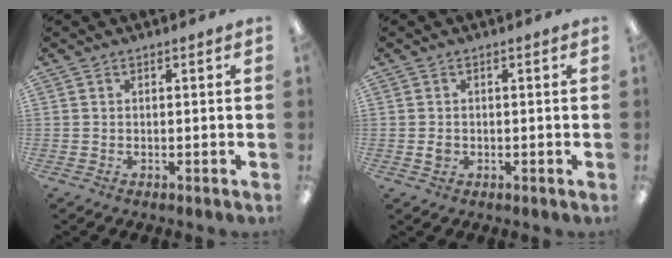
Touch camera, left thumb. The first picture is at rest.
{"total": 1.6, "force": [-0.1, 1.4, 0.8], "torque": [-0.015, 0.004, -0.001]}